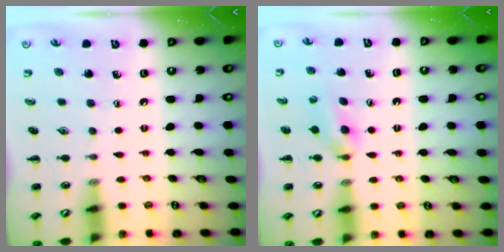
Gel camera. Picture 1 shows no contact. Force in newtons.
{"total": 6.1, "press": 5.8, "slide": 1.9}